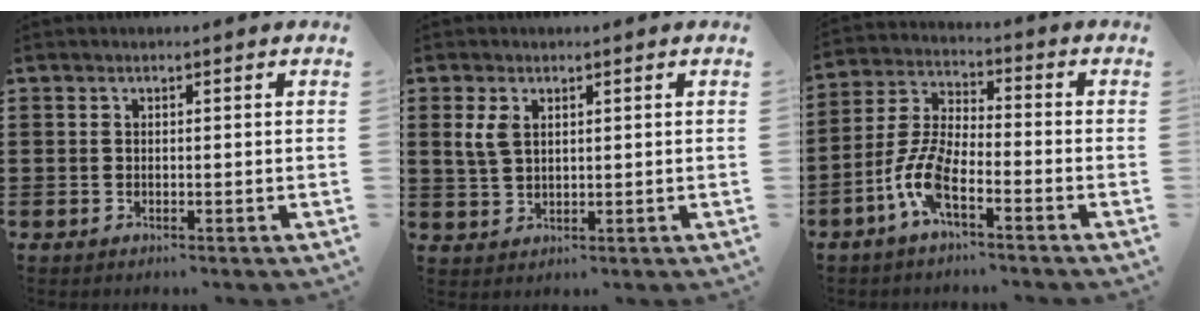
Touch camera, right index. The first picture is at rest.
{"total": 3.5, "force": [1.4, 2.2, 2.3], "torque": [-0.061, 0.006, 0.023]}
{"total": 7.9, "force": [-4.2, 2.2, 6.3], "torque": [-0.161, -0.017, -0.085]}